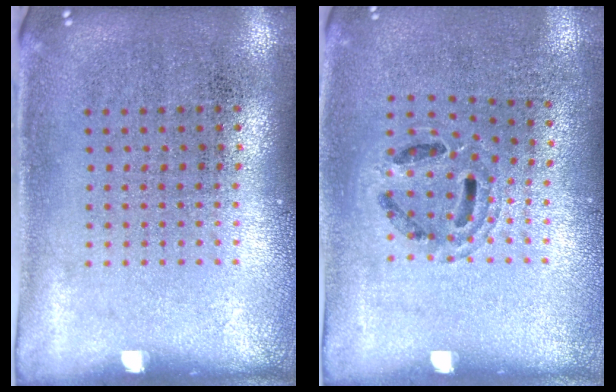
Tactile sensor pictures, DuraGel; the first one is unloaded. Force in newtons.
{"total": 0.9, "press": 0.9, "slide": 0.1}